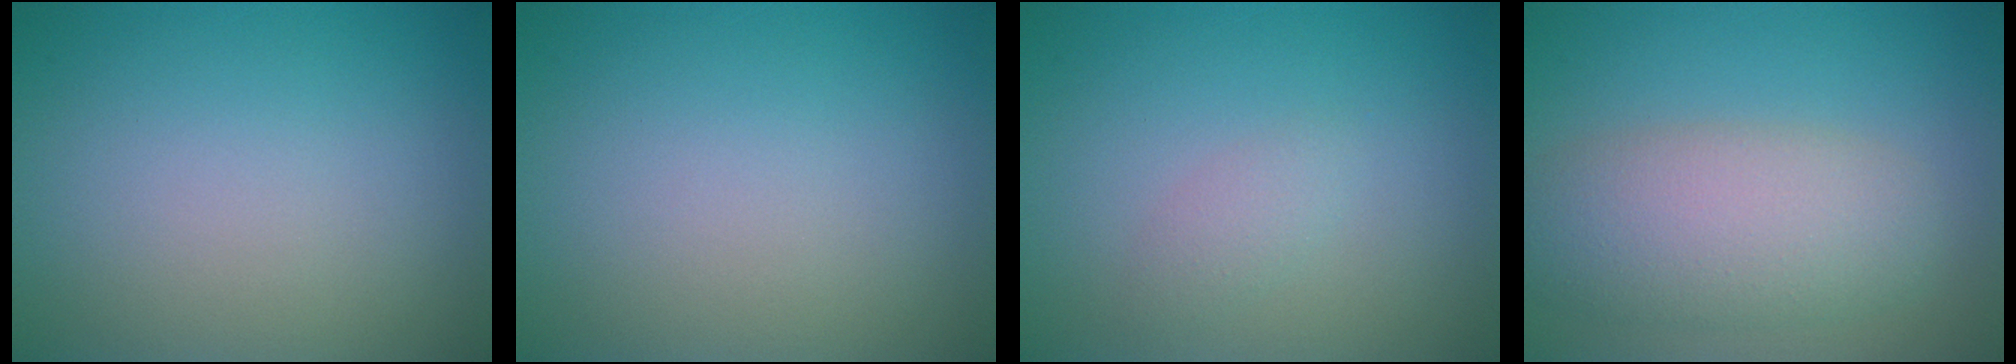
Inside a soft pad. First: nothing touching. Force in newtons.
{"total": 0.0}
{"total": 1.1, "press": 1.1, "slide": 0.0}
{"total": 5.9, "press": 5.9, "slide": 0.6}